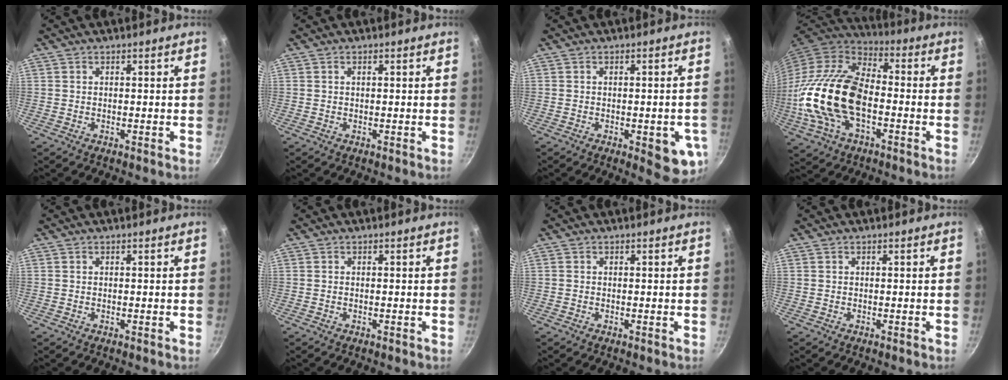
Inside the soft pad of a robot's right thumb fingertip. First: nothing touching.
{"total": 0.6, "force": [0.2, 0.3, 0.5], "torque": [-0.008, 0.003, 0.004]}
{"total": 8.6, "force": [-2.6, 3.2, 7.6], "torque": [-0.066, 0.001, -0.028]}
{"total": 23.1, "force": [-3.8, 12.9, 18.8], "torque": [-0.362, 0.026, -0.080]}
{"total": 0.0}
{"total": 0.0}
{"total": 0.0}
{"total": 0.0}